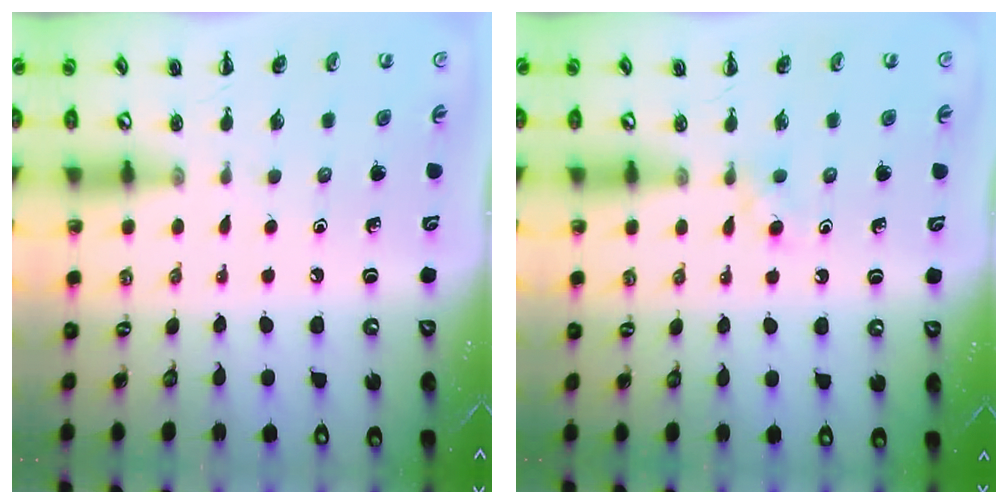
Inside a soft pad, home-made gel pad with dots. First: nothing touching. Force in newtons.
{"total": 2.7, "press": 2.5, "slide": 1.1}